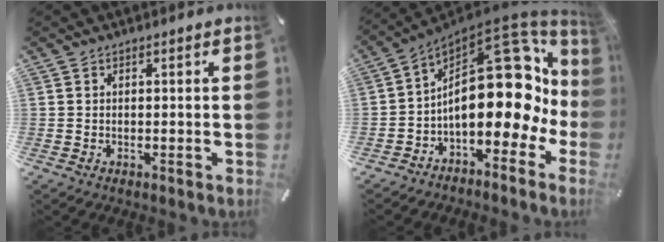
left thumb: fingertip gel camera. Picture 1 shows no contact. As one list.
[{"total": 27.2, "force": [3.6, 14.8, 22.5], "torque": [-0.356, -0.048, 0.069]}]